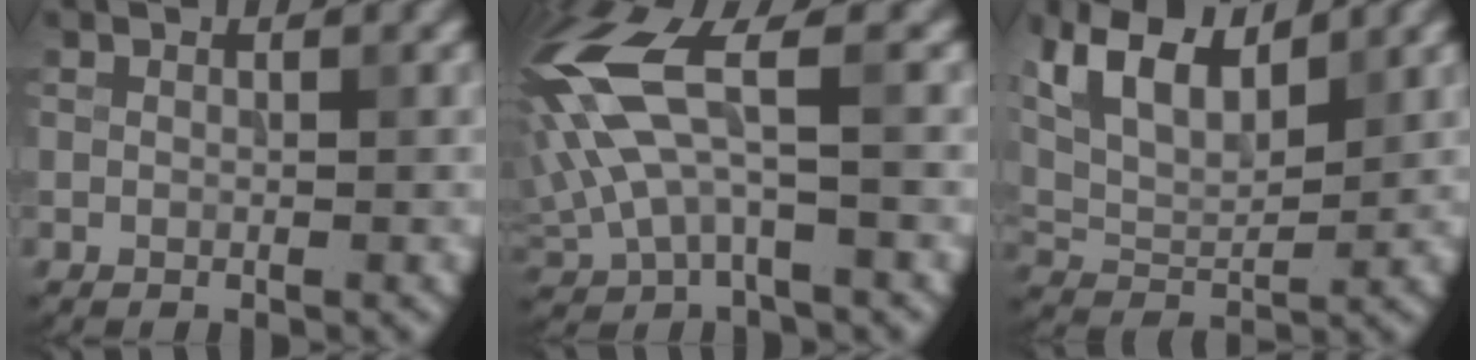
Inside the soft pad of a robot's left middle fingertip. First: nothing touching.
{"total": 8.9, "force": [1.2, 3.7, 8.0], "torque": [-0.188, 0.012, 0.014]}
{"total": 10.9, "force": [6.4, 5.2, 7.2], "torque": [-0.153, 0.047, 0.103]}